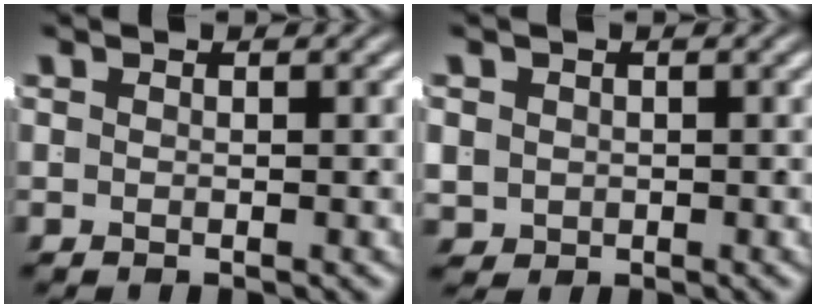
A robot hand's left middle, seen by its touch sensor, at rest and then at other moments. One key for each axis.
{"total": 3.2, "fx": -0.5, "fy": 2.9, "fz": 1.2, "tx": -0.044, "ty": -0.027, "tz": 0.005}